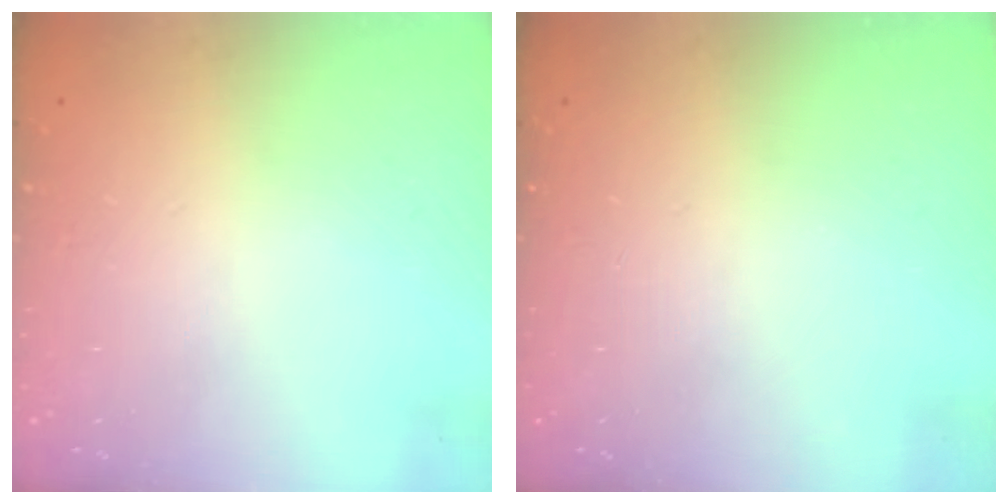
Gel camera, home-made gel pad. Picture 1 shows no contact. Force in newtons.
{"total": 0.0}